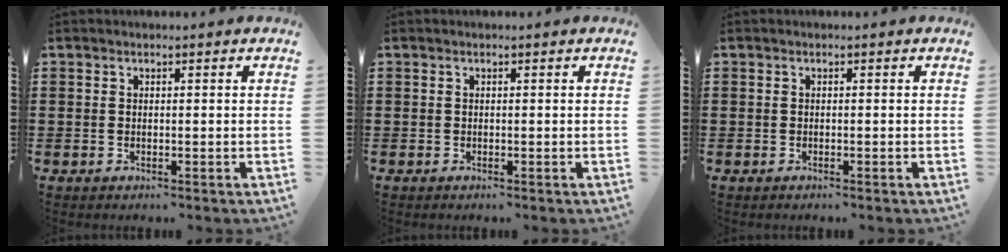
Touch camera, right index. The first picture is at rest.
{"total": 0.0}
{"total": 0.0}